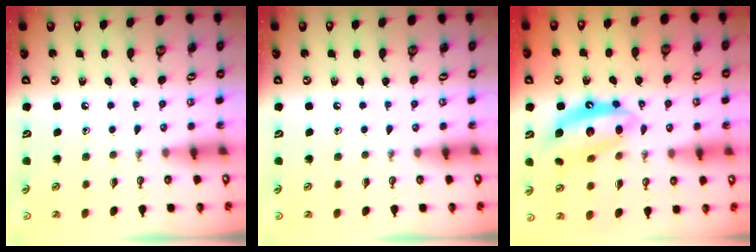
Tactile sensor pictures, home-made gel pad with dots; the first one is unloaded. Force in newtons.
{"total": 0.0}
{"total": 13.0, "press": 13.0, "slide": 1.0}